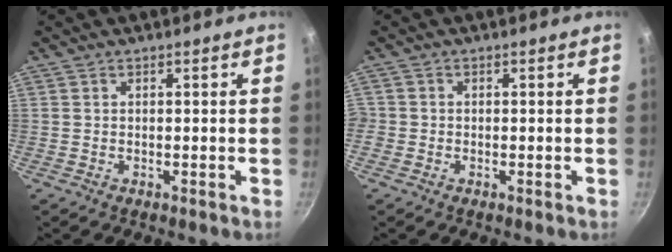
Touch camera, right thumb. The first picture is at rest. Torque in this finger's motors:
{"motor_torque": [-0.22, 0.83, 0.55, 0.50, 0.17]}